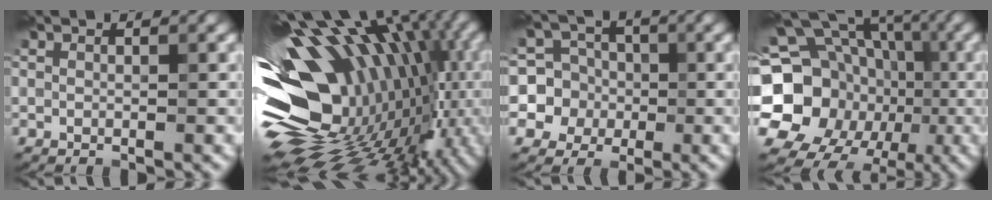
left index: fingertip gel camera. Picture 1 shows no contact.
{"total": 18.4, "force": [-1.3, 11.6, 14.3], "torque": [-0.232, 0.004, -0.026]}
{"total": 7.1, "force": [-1.0, 6.9, 1.0], "torque": [-0.013, 0.021, -0.038]}
{"total": 20.5, "force": [-3.4, 18.2, 8.9], "torque": [-0.177, -0.005, -0.089]}